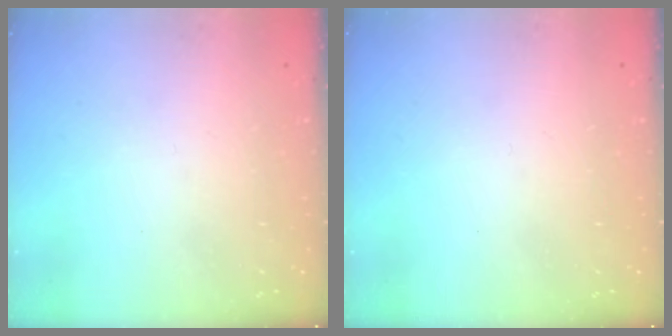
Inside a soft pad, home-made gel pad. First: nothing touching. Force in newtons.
{"total": 0.0}